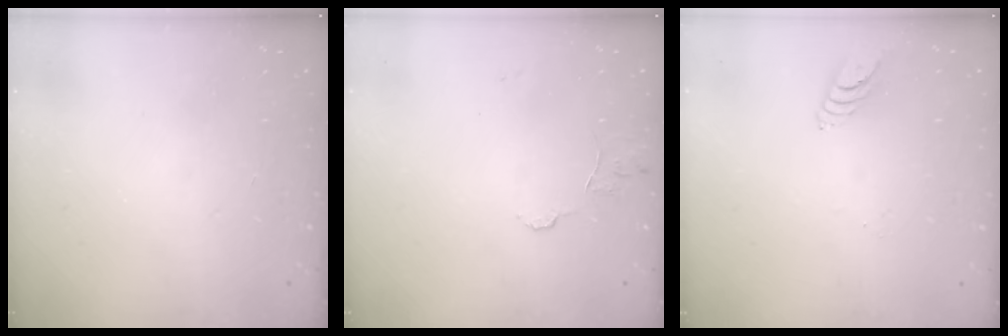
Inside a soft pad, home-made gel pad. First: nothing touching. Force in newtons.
{"total": 5.8, "press": 5.8, "slide": 0.5}
{"total": 5.6, "press": 5.6, "slide": 0.4}